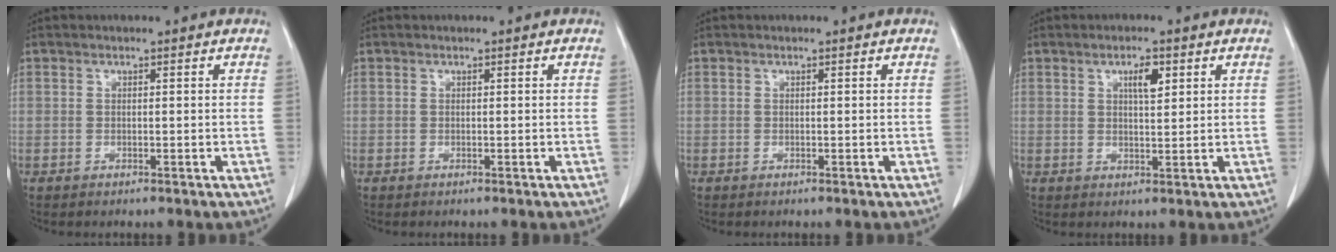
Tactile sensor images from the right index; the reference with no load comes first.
{"total": 0.0}
{"total": 0.0}
{"total": 3.4, "force": [1.5, 0.9, 2.9], "torque": [-0.048, -0.001, 0.026]}